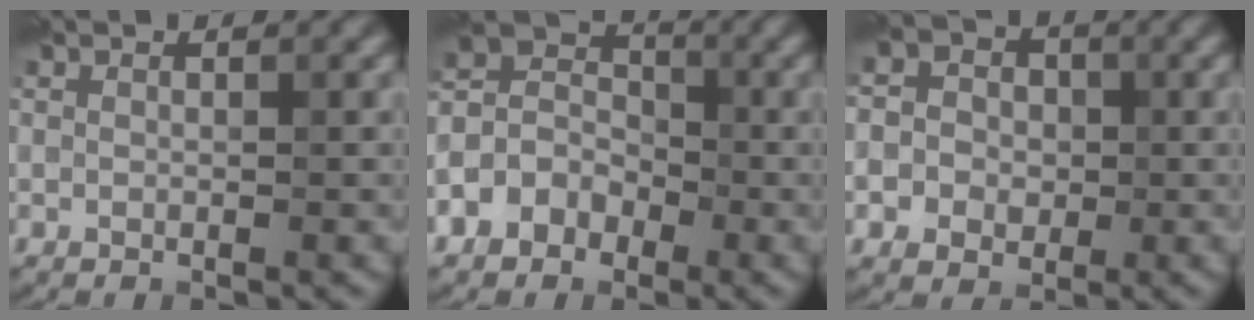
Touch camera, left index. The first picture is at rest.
{"total": 5.1, "force": [-2.4, 4.0, 2.1], "torque": [-0.035, 0.010, -0.061]}
{"total": 7.0, "force": [-0.5, 6.6, 2.4], "torque": [-0.034, 0.017, -0.043]}